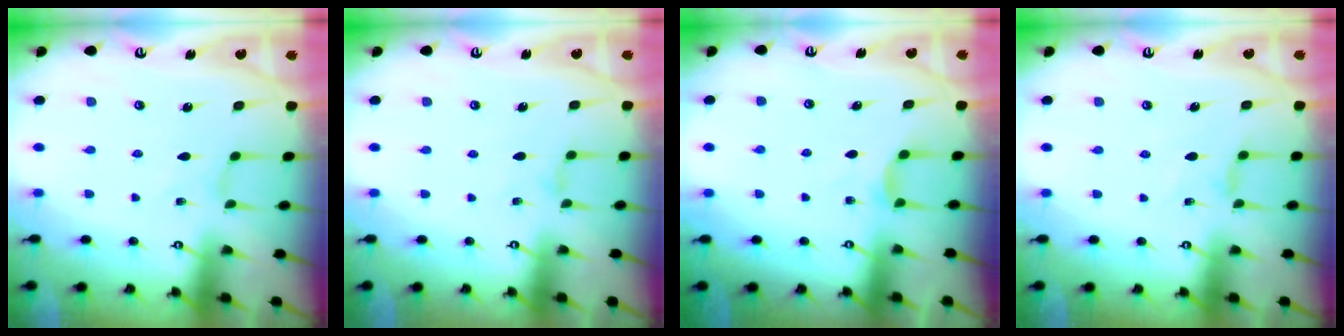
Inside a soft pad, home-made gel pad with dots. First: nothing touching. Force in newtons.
{"total": 1.2, "press": 1.2, "slide": 0.3}
{"total": 2.6, "press": 2.5, "slide": 0.4}
{"total": 2.8, "press": 2.8, "slide": 0.3}